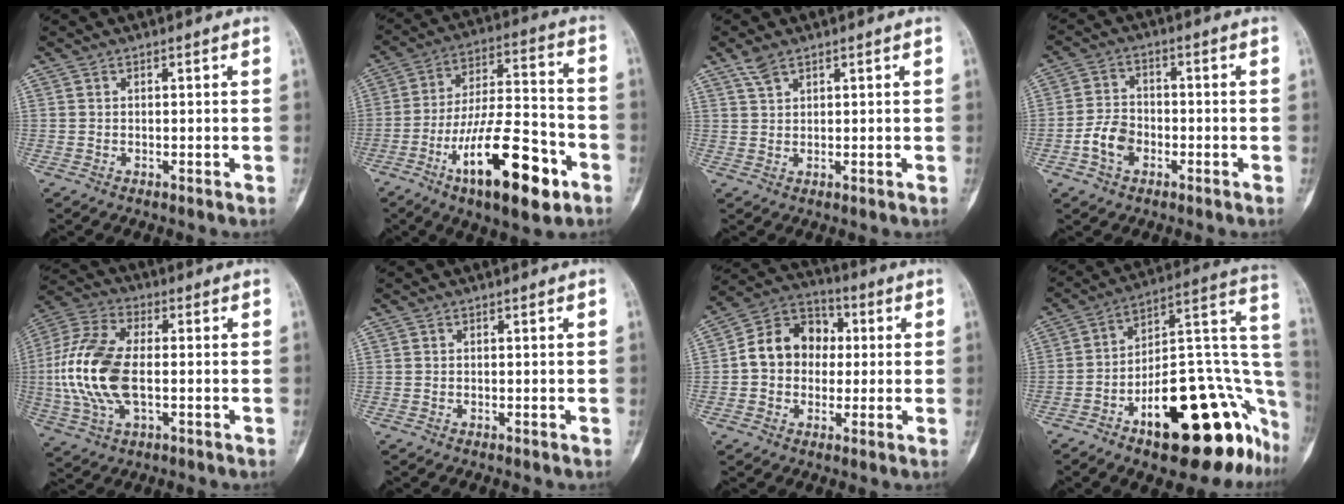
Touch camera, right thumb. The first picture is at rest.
{"total": 20.8, "force": [-9.5, 7.2, 17.0], "torque": [-0.281, 0.054, -0.151]}
{"total": 2.7, "force": [1.9, 1.1, 1.5], "torque": [-0.033, 0.002, 0.044]}
{"total": 6.2, "force": [-2.4, 4.4, 3.7], "torque": [-0.059, 0.021, -0.049]}
{"total": 16.6, "force": [-1.1, 8.7, 14.1], "torque": [-0.309, 0.011, -0.021]}
{"total": 0.0}
{"total": 12.4, "force": [0.7, 10.1, 7.1], "torque": [-0.088, 0.032, 0.000]}
{"total": 29.4, "force": [-13.1, 12.0, 23.4], "torque": [-0.219, 0.096, -0.186]}